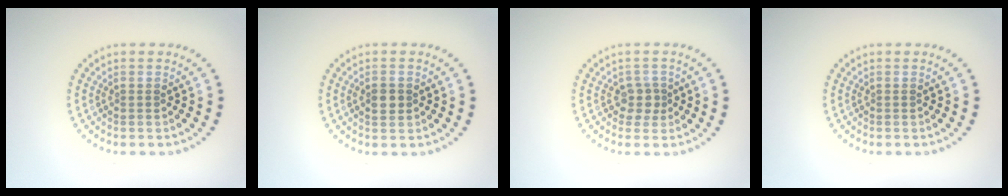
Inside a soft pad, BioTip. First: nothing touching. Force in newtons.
{"total": 1.7, "press": 1.7, "slide": 0.1}
{"total": 1.7, "press": 1.4, "slide": 1.0}
{"total": 0.0}